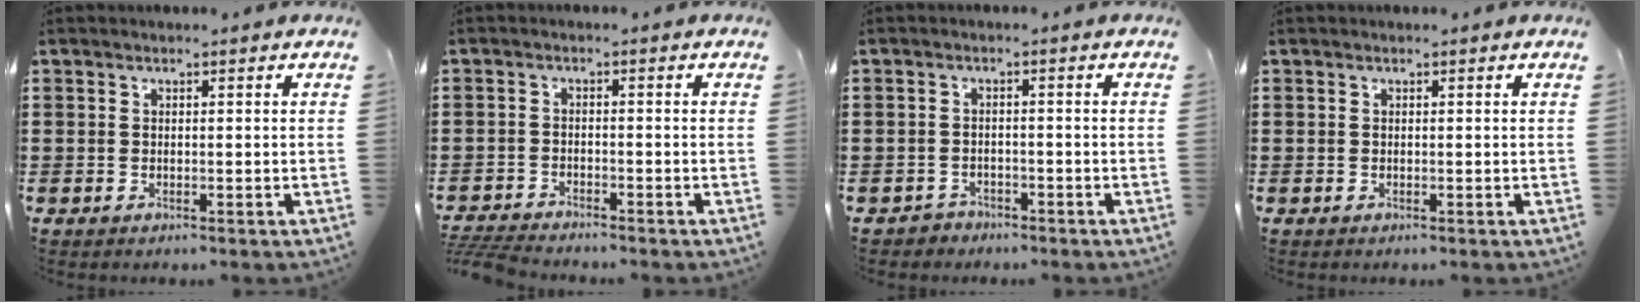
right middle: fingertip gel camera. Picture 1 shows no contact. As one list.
[{"total": 3.5, "force": [-3.4, 0.2, 0.8], "torque": [-0.026, -0.007, -0.073]}, {"total": 1.5, "force": [-1.4, 0.6, -0.2], "torque": [-0.003, 0.003, -0.033]}, {"total": 0.0}]